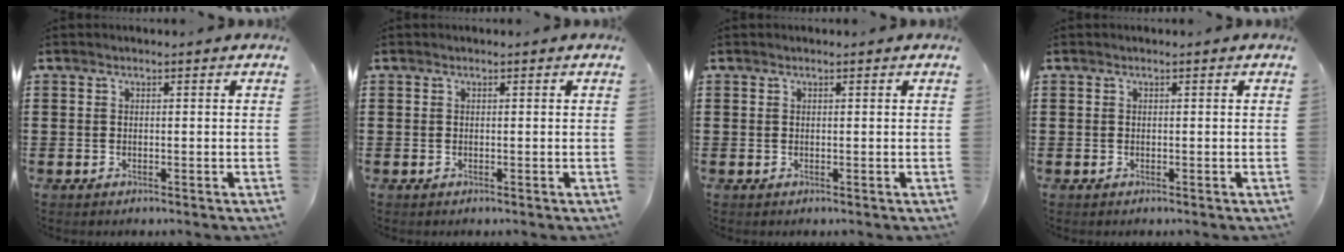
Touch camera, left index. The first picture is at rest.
{"total": 0.0}
{"total": 0.0}
{"total": 0.0}